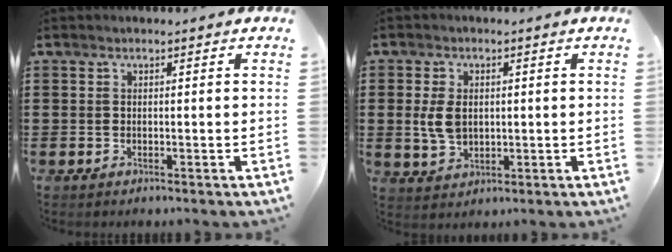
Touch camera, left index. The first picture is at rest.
{"total": 4.8, "force": [0.4, 3.2, 3.6], "torque": [-0.089, 0.004, 0.003]}